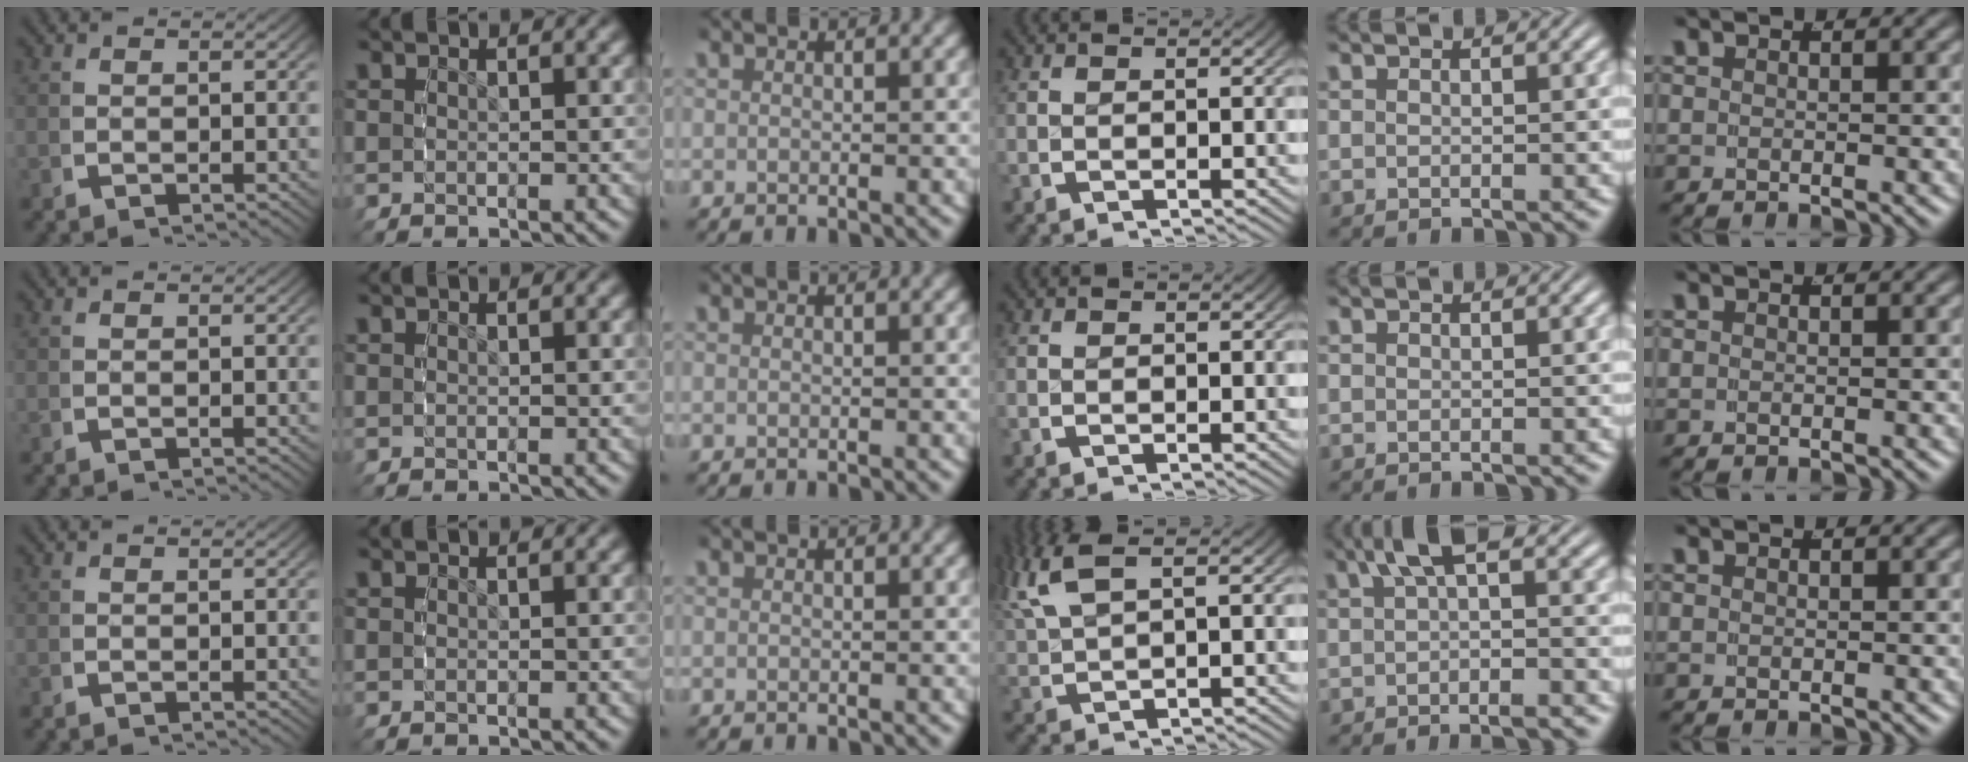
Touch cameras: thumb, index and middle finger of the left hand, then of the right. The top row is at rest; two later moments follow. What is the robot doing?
{"motion": "grasp_and_lifting", "object": "camera"}